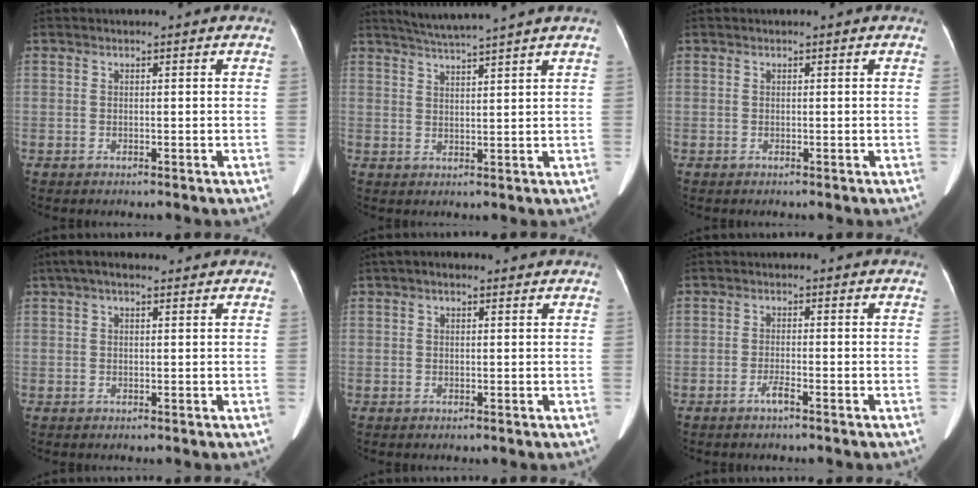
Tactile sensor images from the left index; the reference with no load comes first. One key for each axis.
{"total": 6.7, "fx": 5.9, "fy": -1.8, "fz": 2.7, "tx": -0.047, "ty": 0.011, "tz": 0.095}
{"total": 0.0}
{"total": 4.2, "fx": 2.8, "fy": 1.6, "fz": 2.6, "tx": -0.053, "ty": 0.036, "tz": 0.046}
{"total": 2.3, "fx": 1.4, "fy": 1.2, "fz": 1.4, "tx": -0.030, "ty": 0.026, "tz": 0.019}
{"total": 1.6, "fx": -1.2, "fy": -0.1, "fz": 1.1, "tx": -0.023, "ty": -0.004, "tz": -0.025}